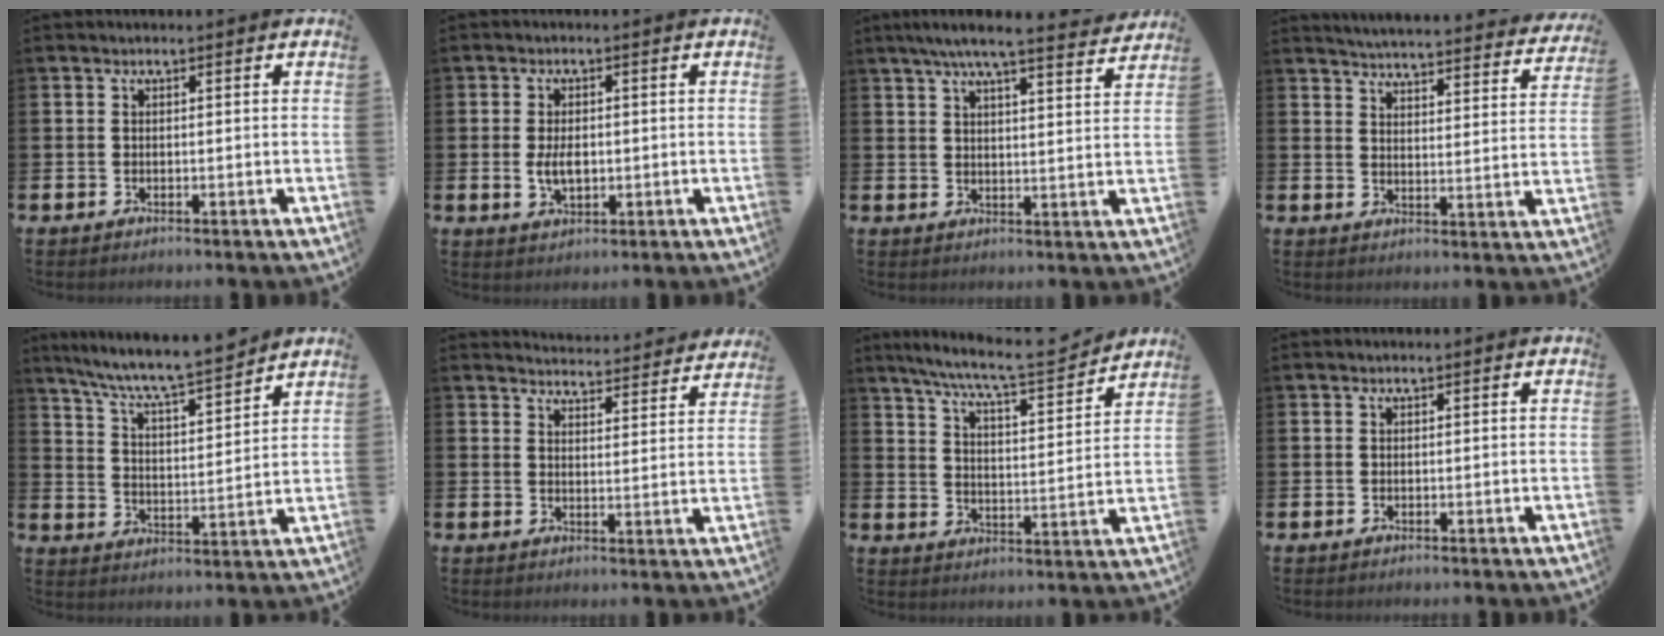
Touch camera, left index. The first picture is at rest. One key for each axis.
{"total": 3.4, "fx": -0.1, "fy": 2.0, "fz": 2.7, "tx": -0.045, "ty": 0.003, "tz": -0.004}
{"total": 6.6, "fx": 6.1, "fy": 0.1, "fz": 2.6, "tx": -0.056, "ty": -0.031, "tz": 0.104}
{"total": 4.5, "fx": 4.5, "fy": 0.0, "fz": 0.7, "tx": -0.028, "ty": -0.043, "tz": 0.075}
{"total": 7.8, "fx": 7.4, "fy": 0.3, "fz": 2.4, "tx": -0.081, "ty": -0.054, "tz": 0.128}
{"total": 4.1, "fx": 4.1, "fy": 0.3, "fz": 0.0, "tx": -0.009, "ty": -0.036, "tz": 0.071}
{"total": 8.2, "fx": 7.5, "fy": 0.4, "fz": 3.4, "tx": -0.090, "ty": -0.051, "tz": 0.126}
{"total": 0.0}